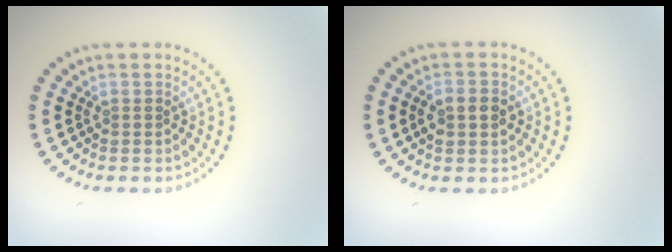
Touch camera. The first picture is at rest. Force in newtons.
{"total": 3.0, "press": 2.9, "slide": 0.3}